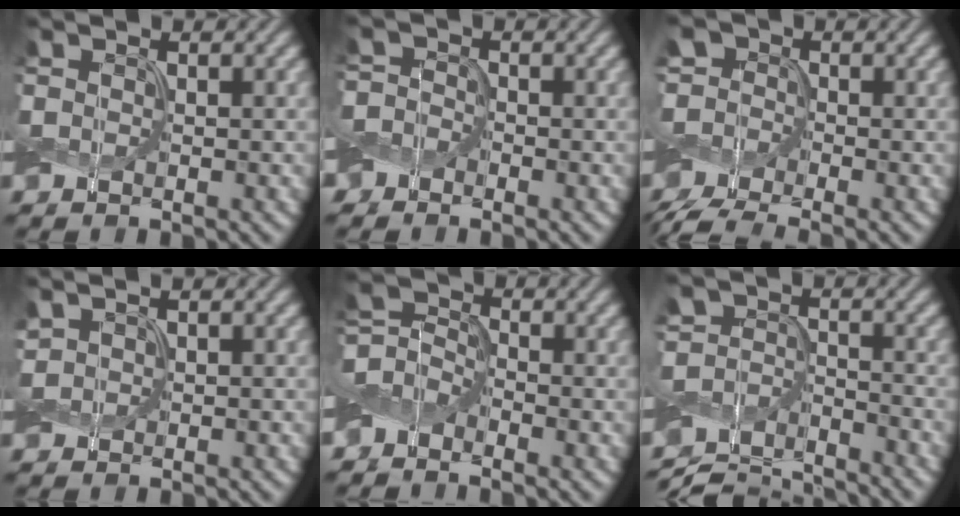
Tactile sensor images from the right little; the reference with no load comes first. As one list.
[{"total": 2.8, "force": [-1.6, 2.2, 0.7], "torque": [0.006, 0.015, -0.057]}, {"total": 6.2, "force": [-3.7, 3.5, 3.6], "torque": [-0.070, -0.014, -0.083]}, {"total": 1.2, "force": [0.8, 0.6, 0.6], "torque": [-0.016, 0.007, 0.018]}, {"total": 3.3, "force": [-2.4, 1.9, 1.3], "torque": [-0.025, 0.007, -0.064]}, {"total": 6.5, "force": [-6.2, 1.6, 1.3], "torque": [-0.007, -0.005, -0.127]}]